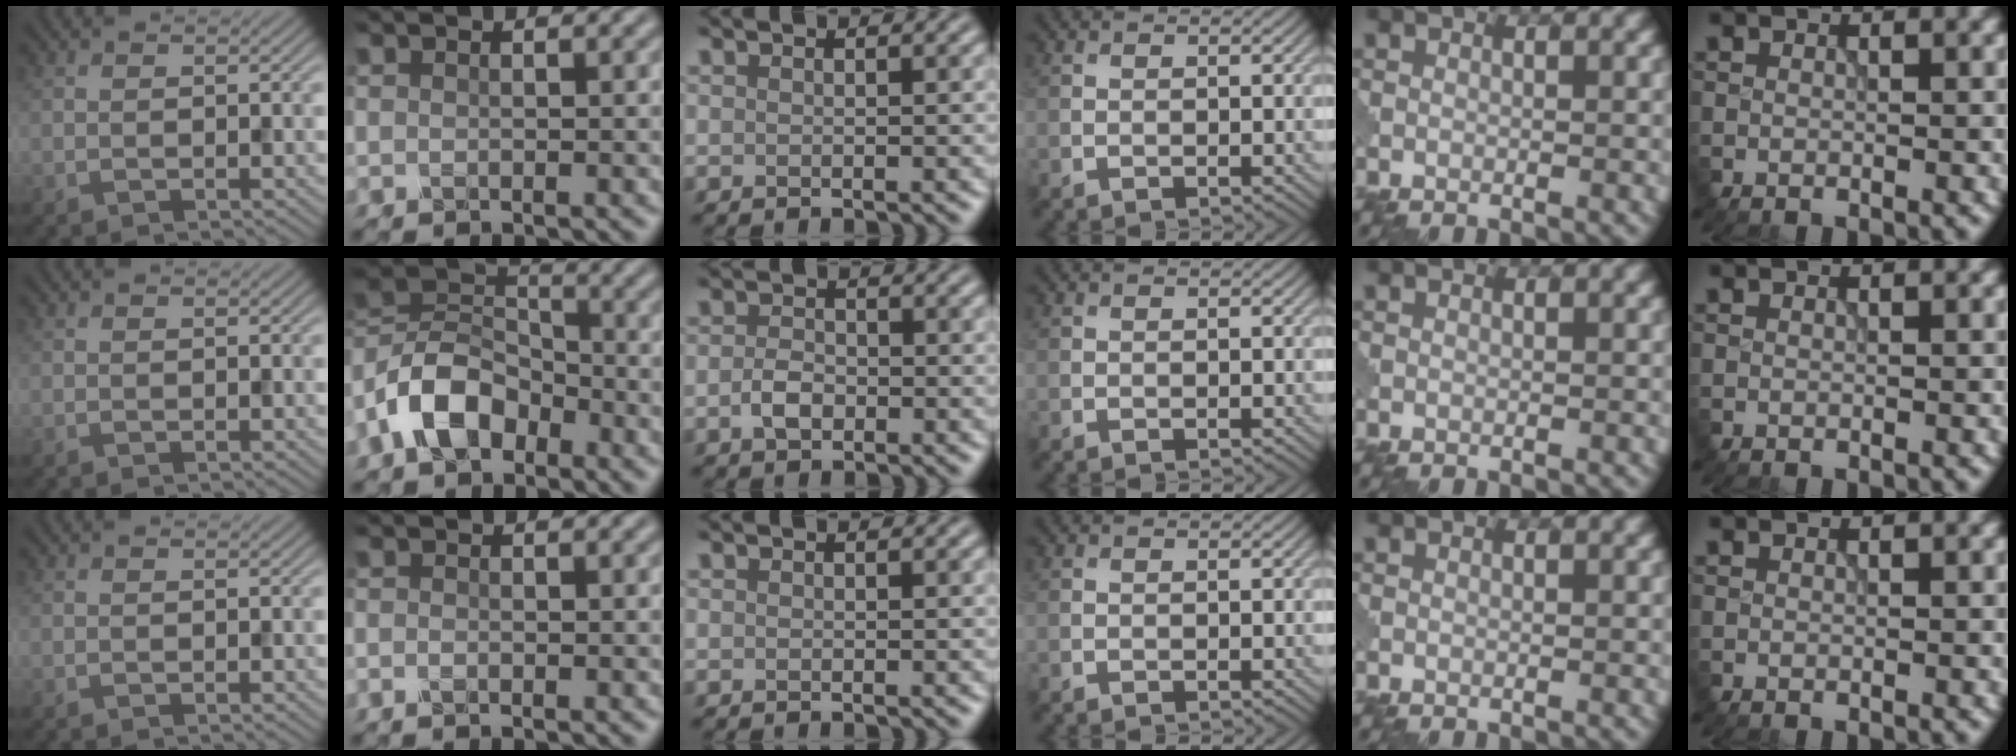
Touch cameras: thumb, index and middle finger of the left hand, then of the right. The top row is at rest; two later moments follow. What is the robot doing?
{"motion": "close", "object": "eyeshadow palette"}